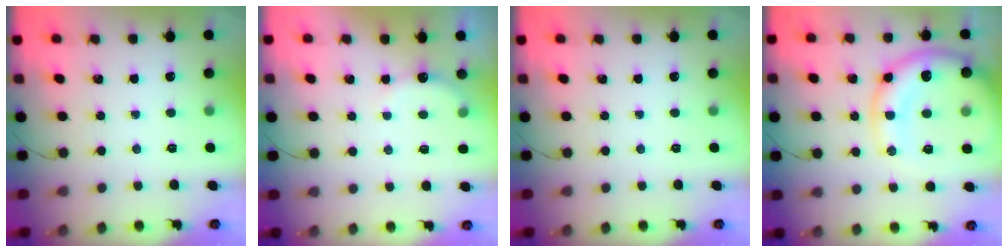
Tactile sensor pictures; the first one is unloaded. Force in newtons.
{"total": 4.2, "press": 4.1, "slide": 1.0}
{"total": 0.0}
{"total": 15.9, "press": 15.5, "slide": 3.2}